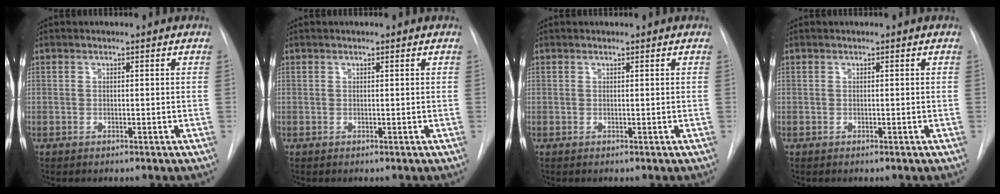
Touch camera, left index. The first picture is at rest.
{"total": 0.0}
{"total": 0.0}
{"total": 0.0}